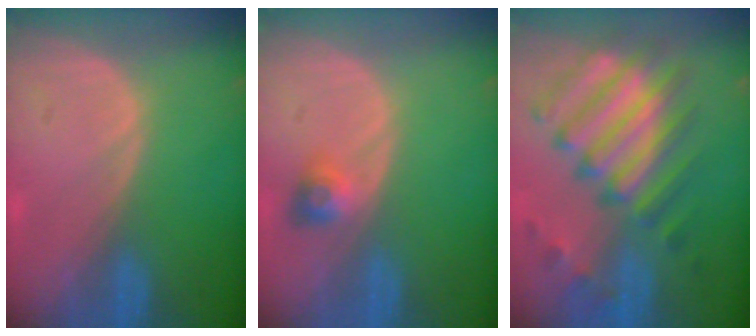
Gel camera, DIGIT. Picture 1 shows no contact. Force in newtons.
{"total": 2.9, "press": 2.7, "slide": 1.2}
{"total": 11.4, "press": 10.6, "slide": 4.4}